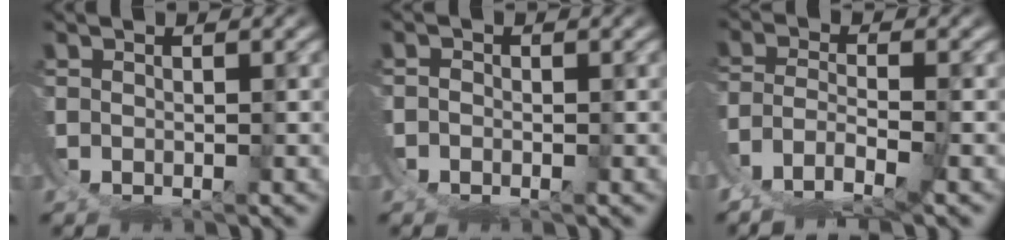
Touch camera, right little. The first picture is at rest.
{"total": 1.5, "force": [-0.8, 1.2, 0.2], "torque": [-0.011, -0.009, -0.012]}
{"total": 2.6, "force": [-1.6, 0.3, 2.0], "torque": [-0.054, -0.028, -0.009]}